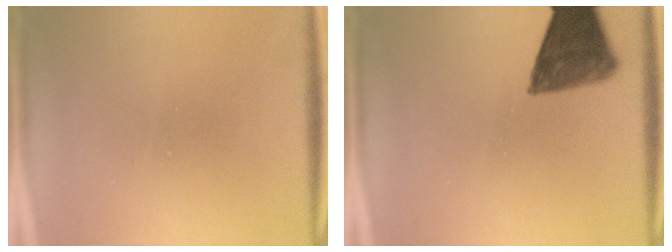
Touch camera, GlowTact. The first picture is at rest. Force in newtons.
{"total": 10.0}